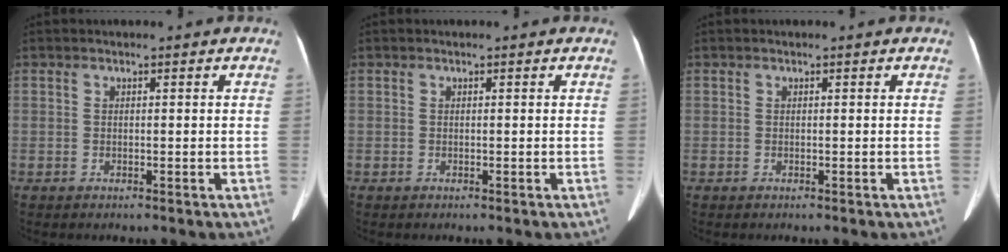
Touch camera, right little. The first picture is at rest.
{"total": 0.0}
{"total": 0.0}